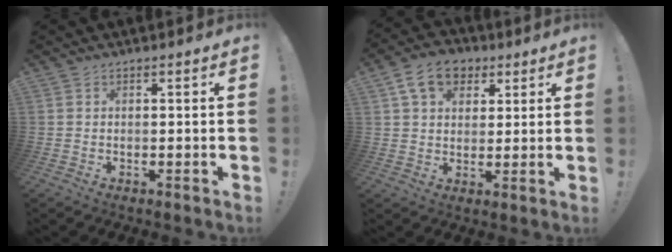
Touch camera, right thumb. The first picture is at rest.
{"total": 11.8, "force": [5.7, 8.4, 5.9], "torque": [-0.088, -0.015, 0.109]}